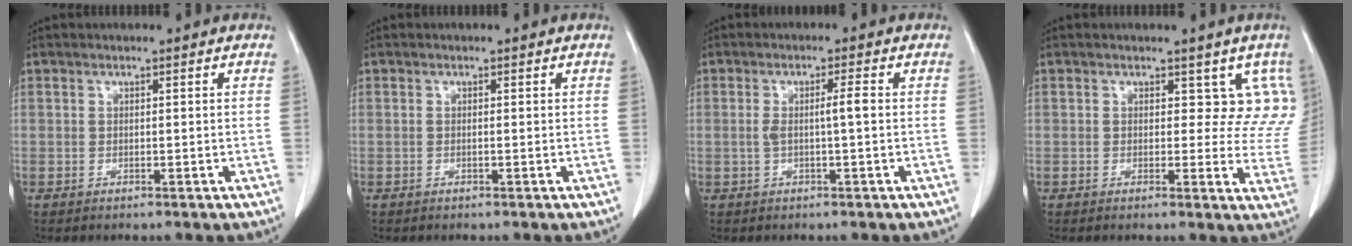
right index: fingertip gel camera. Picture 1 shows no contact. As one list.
[{"total": 0.0}, {"total": 3.0, "force": [0.0, -0.1, 3.0], "torque": [-0.056, 0.003, 0.000]}, {"total": 7.4, "force": [4.7, 4.7, 3.5], "torque": [-0.005, -0.008, 0.032]}]